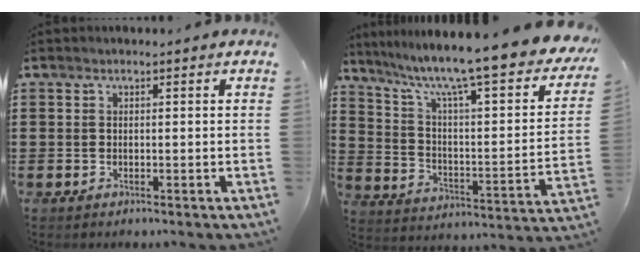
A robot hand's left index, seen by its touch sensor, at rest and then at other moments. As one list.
[{"total": 9.8, "force": [7.6, 0.3, 6.2], "torque": [-0.134, -0.068, 0.115]}]